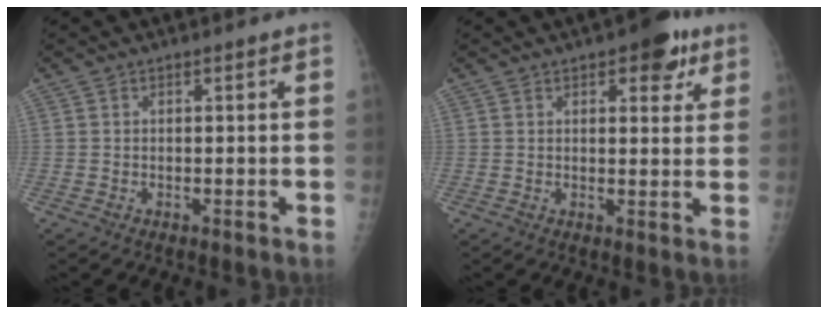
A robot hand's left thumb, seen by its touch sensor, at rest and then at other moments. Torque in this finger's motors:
{"motor_torque": [0.68, 0.59, 0.41, -0.51, 0.04]}